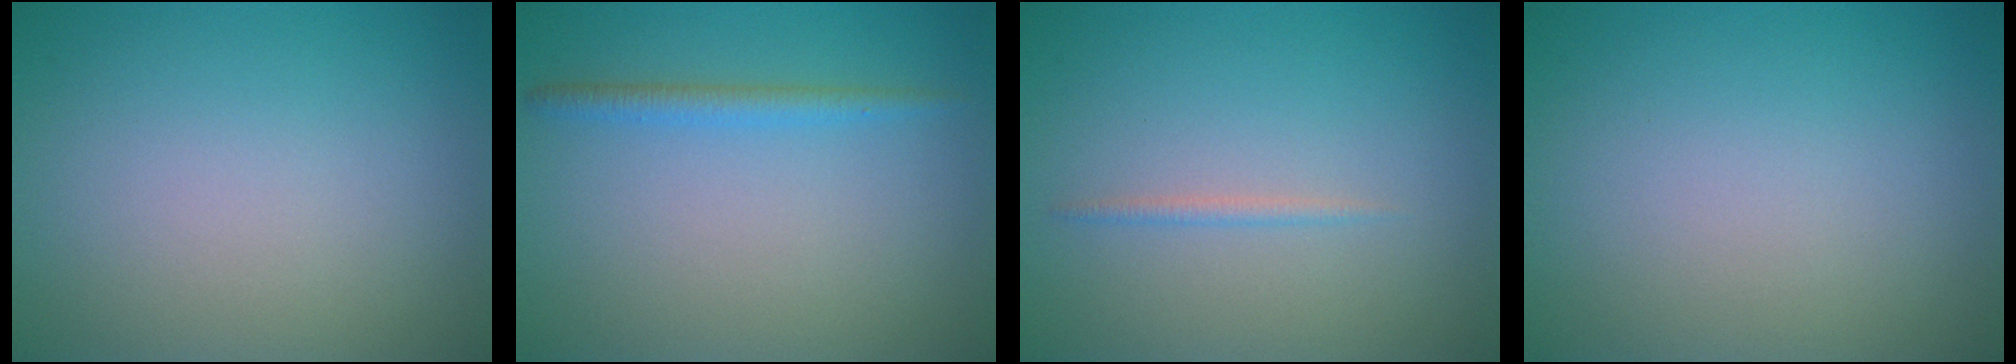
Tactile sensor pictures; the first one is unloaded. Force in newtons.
{"total": 1.6, "press": 1.6, "slide": 0.1}
{"total": 0.7, "press": 0.7, "slide": 0.1}
{"total": 0.0}